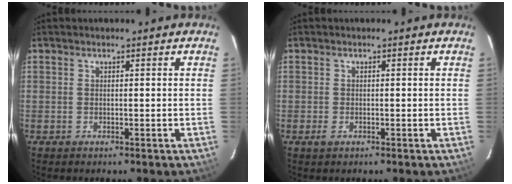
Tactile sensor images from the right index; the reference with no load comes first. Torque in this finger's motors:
{"motor_torque": [0.15, -0.06, 0.01, 0.00]}